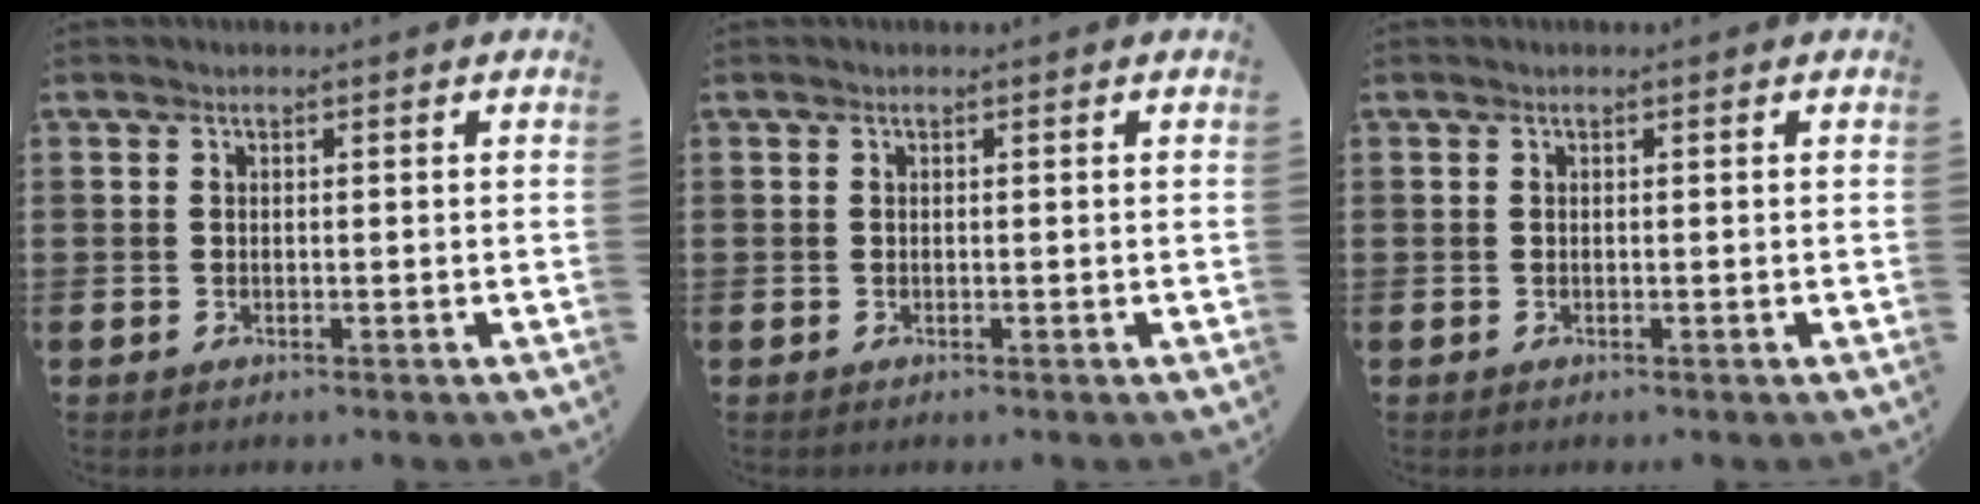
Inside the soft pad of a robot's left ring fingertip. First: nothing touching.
{"total": 0.0}
{"total": 0.0}